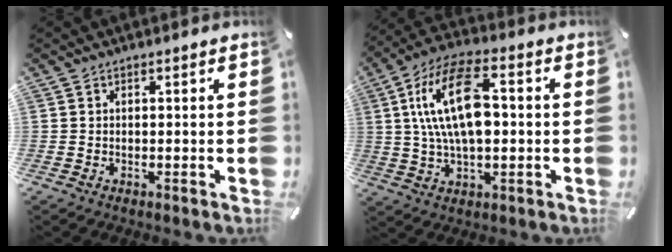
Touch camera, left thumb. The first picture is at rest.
{"total": 16.3, "force": [2.0, 8.3, 13.9], "torque": [-0.286, 0.001, 0.031]}